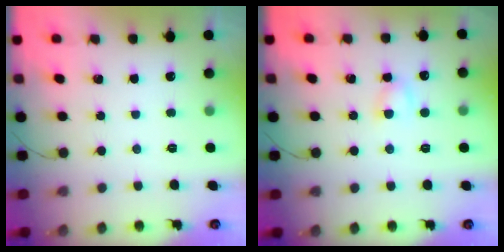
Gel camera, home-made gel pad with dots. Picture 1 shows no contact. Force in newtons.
{"total": 3.6, "press": 3.4, "slide": 1.1}